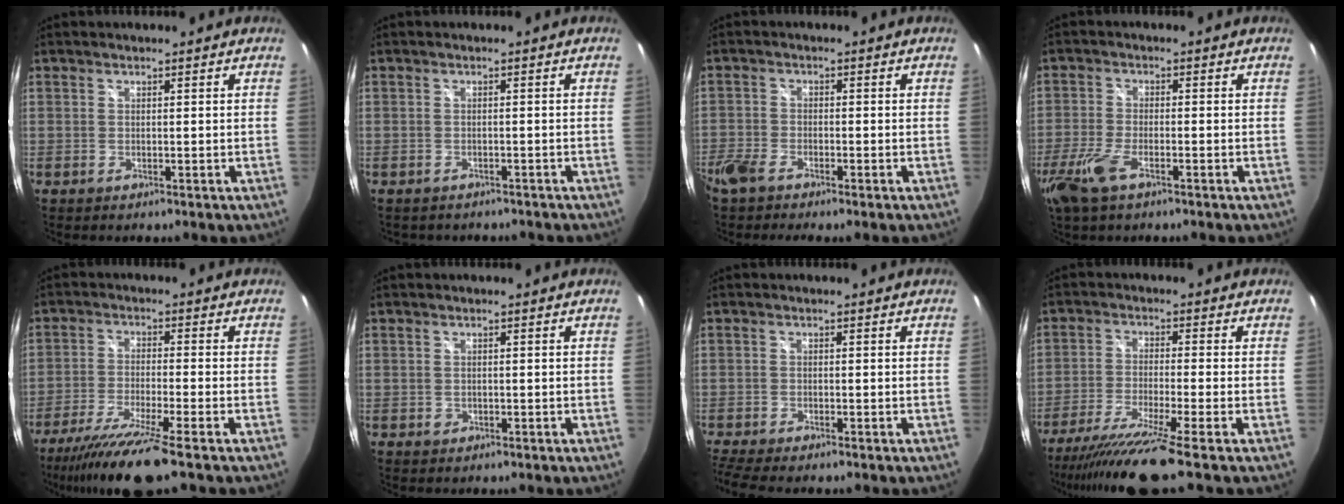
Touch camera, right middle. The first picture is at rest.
{"total": 2.9, "force": [-2.5, 1.3, 0.9], "torque": [-0.018, -0.010, -0.030]}
{"total": 4.9, "force": [-3.9, 1.4, 2.6], "torque": [-0.071, -0.014, -0.079]}
{"total": 7.6, "force": [-4.5, 2.8, 5.4], "torque": [-0.138, -0.015, -0.088]}
{"total": 11.8, "force": [-9.1, -0.7, 7.5], "torque": [-0.163, -0.035, -0.161]}
{"total": 1.0, "force": [-0.3, 1.0, 0.3], "torque": [-0.002, -0.003, -0.004]}
{"total": 5.0, "force": [-4.2, 0.1, 2.8], "torque": [-0.071, -0.028, -0.076]}
{"total": 11.2, "force": [-8.9, -2.1, 6.4], "torque": [-0.137, -0.038, -0.158]}